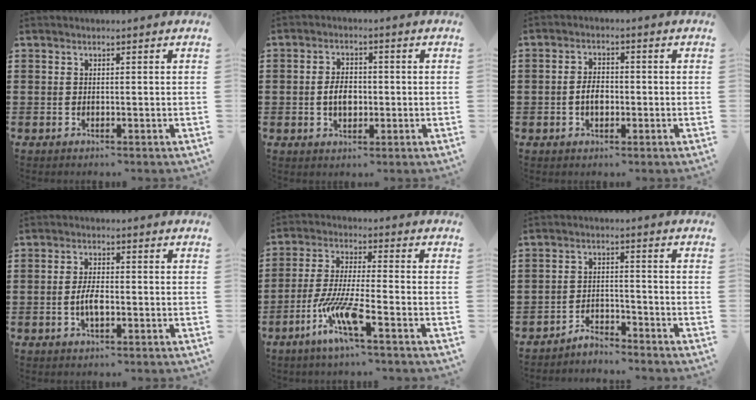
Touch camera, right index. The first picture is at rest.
{"total": 3.9, "force": [-0.5, 2.3, 3.1], "torque": [-0.055, 0.000, -0.012]}
{"total": 3.1, "force": [-0.7, 1.8, 2.5], "torque": [-0.048, 0.000, -0.013]}
{"total": 3.8, "force": [-0.8, 1.3, 3.5], "torque": [-0.078, -0.007, -0.018]}
{"total": 9.3, "force": [-5.2, 1.1, 7.6], "torque": [-0.170, -0.013, -0.102]}
{"total": 3.5, "force": [-3.5, 0.2, 0.0], "torque": [-0.011, 0.000, -0.073]}